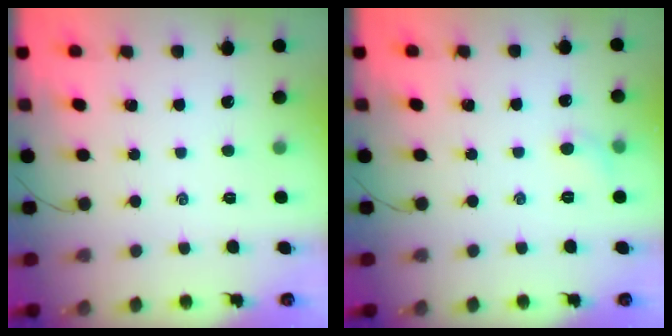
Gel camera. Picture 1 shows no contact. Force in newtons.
{"total": 4.2, "press": 4.0, "slide": 1.3}